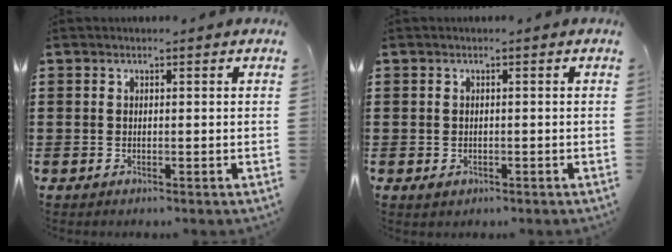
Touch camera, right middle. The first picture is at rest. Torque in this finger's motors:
{"motor_torque": [0.55, 0.16, 0.12, 0.01]}